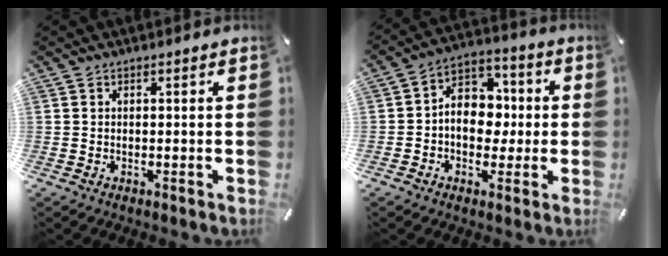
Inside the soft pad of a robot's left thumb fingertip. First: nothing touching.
{"total": 10.0, "force": [-0.7, 8.1, 5.8], "torque": [-0.101, 0.009, -0.014]}